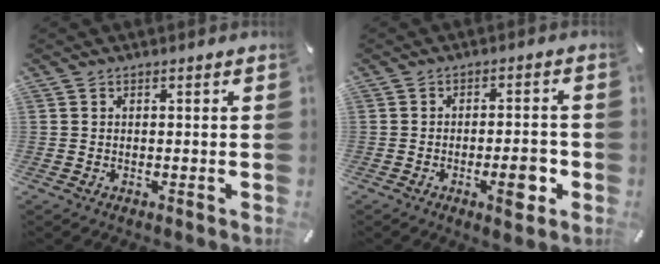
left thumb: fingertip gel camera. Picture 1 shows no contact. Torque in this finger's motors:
{"motor_torque": [0.05, 0.28, 0.01, 0.19, 0.04]}